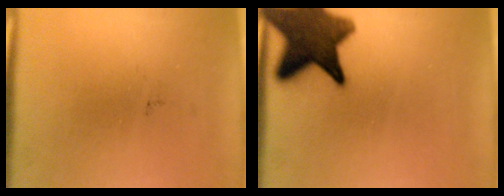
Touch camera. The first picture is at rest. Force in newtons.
{"total": 13.4}